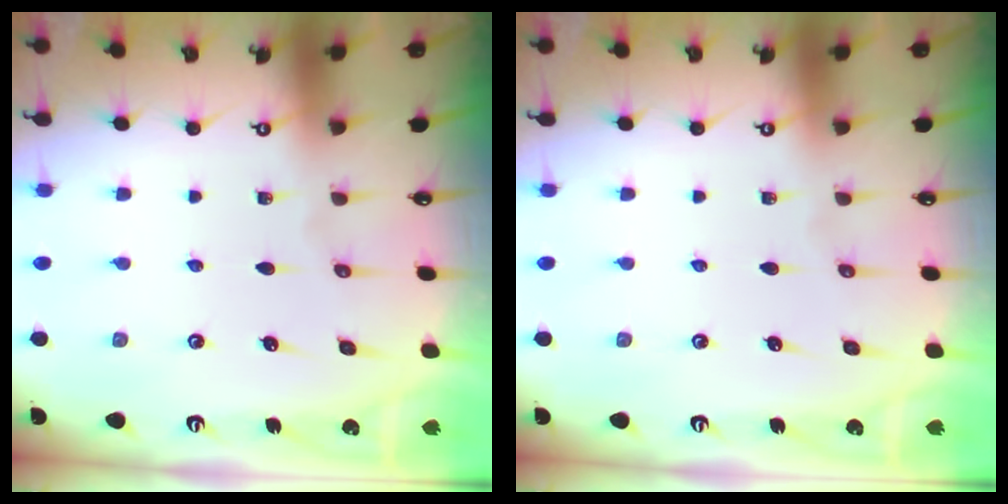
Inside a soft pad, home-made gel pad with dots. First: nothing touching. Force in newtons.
{"total": 0.0}